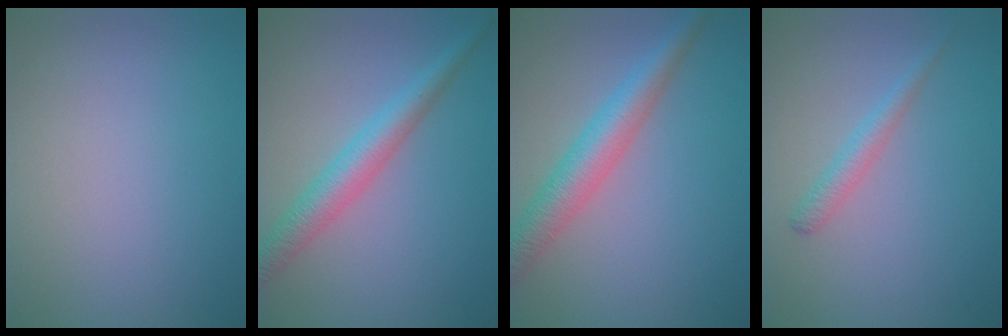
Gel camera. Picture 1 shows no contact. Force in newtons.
{"total": 3.8, "press": 3.8, "slide": 0.0}
{"total": 4.4, "press": 4.4, "slide": 0.2}
{"total": 1.6, "press": 1.6, "slide": 0.1}